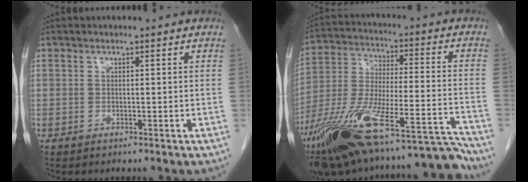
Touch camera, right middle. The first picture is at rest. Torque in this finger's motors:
{"motor_torque": [1.08, -1.06, 0.33, 0.21]}